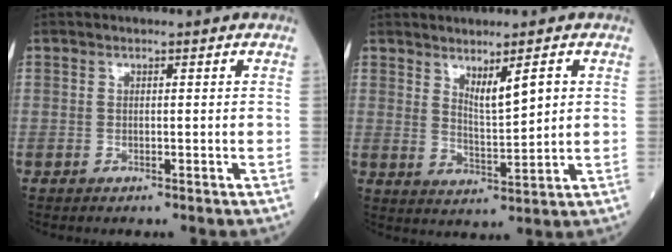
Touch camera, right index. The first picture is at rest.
{"total": 5.1, "force": [2.4, 0.6, 4.5], "torque": [-0.080, -0.014, 0.049]}